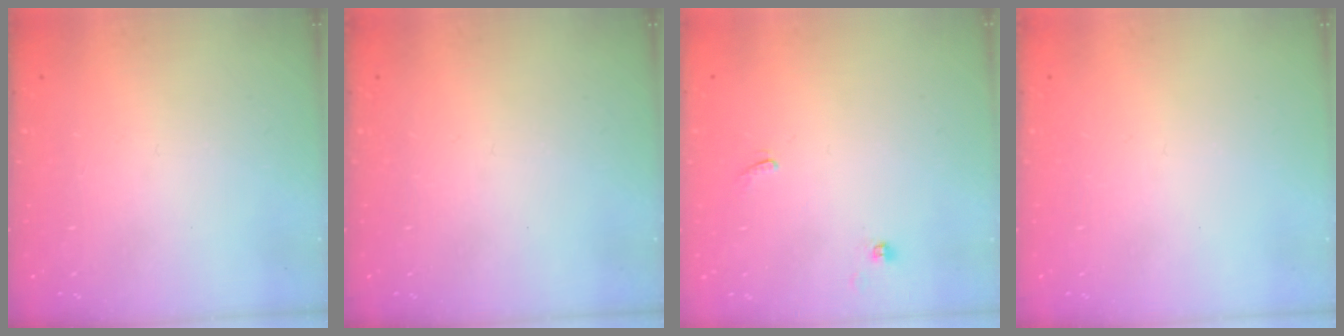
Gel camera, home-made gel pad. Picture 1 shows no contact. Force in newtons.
{"total": 0.0}
{"total": 0.5, "press": 0.4, "slide": 0.4}
{"total": 0.0}